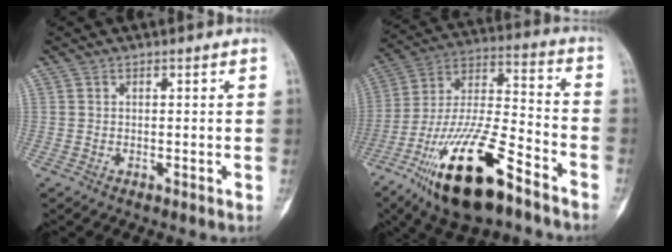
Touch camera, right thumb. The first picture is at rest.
{"total": 22.6, "force": [-13.4, 7.2, 16.7], "torque": [-0.335, 0.063, -0.238]}